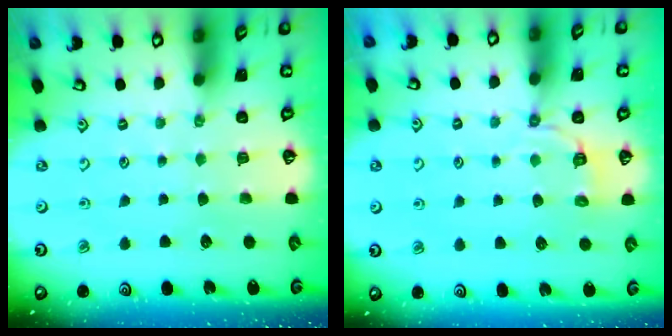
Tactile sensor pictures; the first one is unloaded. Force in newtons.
{"total": 3.7, "press": 3.1, "slide": 2.0}